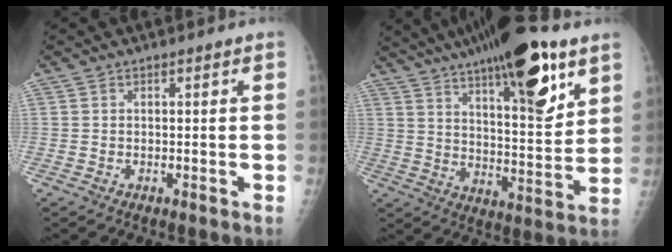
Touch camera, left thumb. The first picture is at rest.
{"total": 23.2, "force": [13.3, 6.4, 17.9], "torque": [-0.260, -0.045, 0.210]}